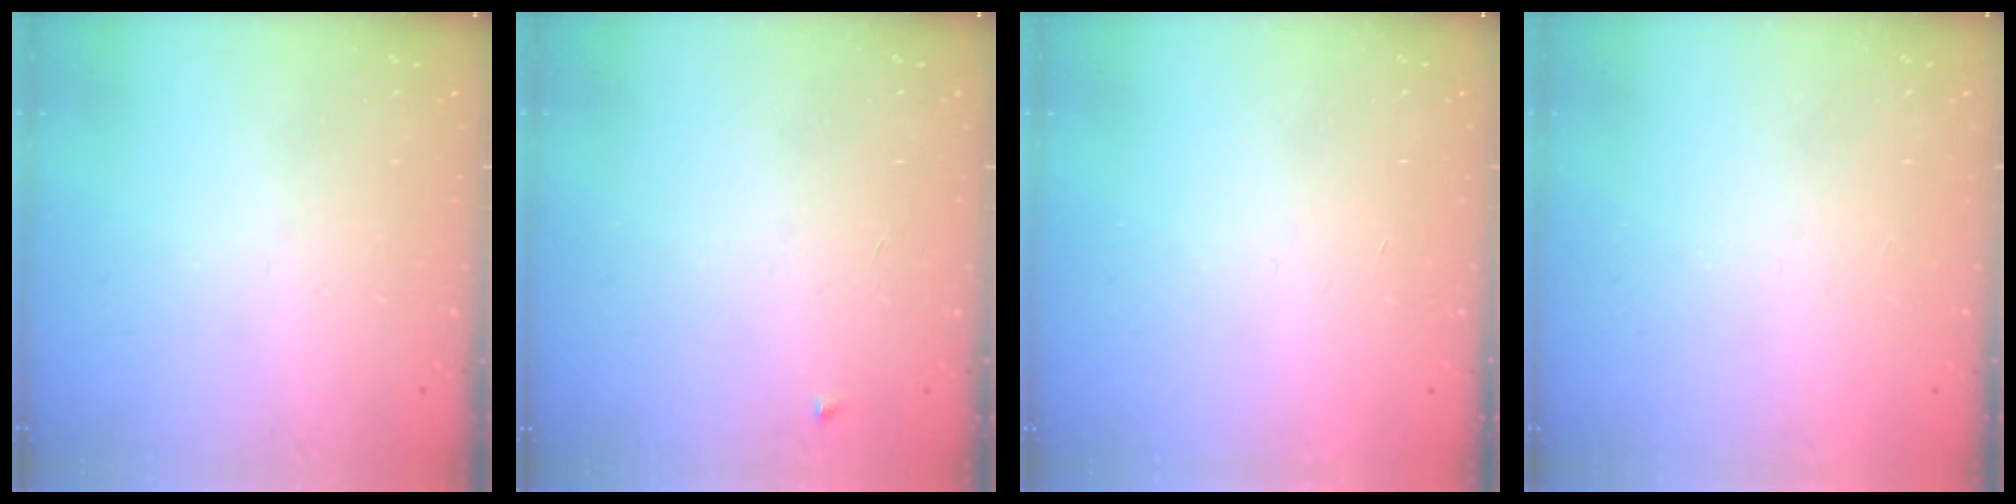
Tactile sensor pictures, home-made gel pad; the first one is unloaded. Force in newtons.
{"total": 2.5, "press": 2.4, "slide": 0.4}
{"total": 1.5, "press": 1.5, "slide": 0.1}
{"total": 1.6, "press": 1.6, "slide": 0.1}